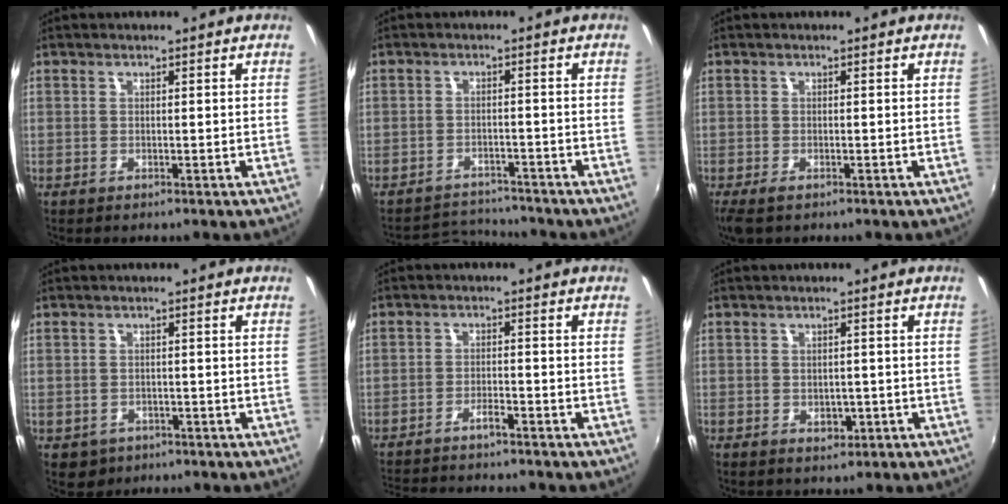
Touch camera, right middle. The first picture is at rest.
{"total": 5.4, "force": [-5.4, 0.9, -0.4], "torque": [-0.008, 0.016, -0.089]}
{"total": 3.1, "force": [-2.0, 1.1, 2.1], "torque": [-0.041, -0.016, -0.031]}
{"total": 3.4, "force": [-1.0, 3.0, 1.3], "torque": [-0.031, -0.005, -0.009]}
{"total": 6.7, "force": [-6.1, 0.6, 2.8], "torque": [-0.068, -0.004, -0.098]}
{"total": 2.2, "force": [-0.2, 1.9, 1.2], "torque": [-0.015, 0.000, 0.003]}